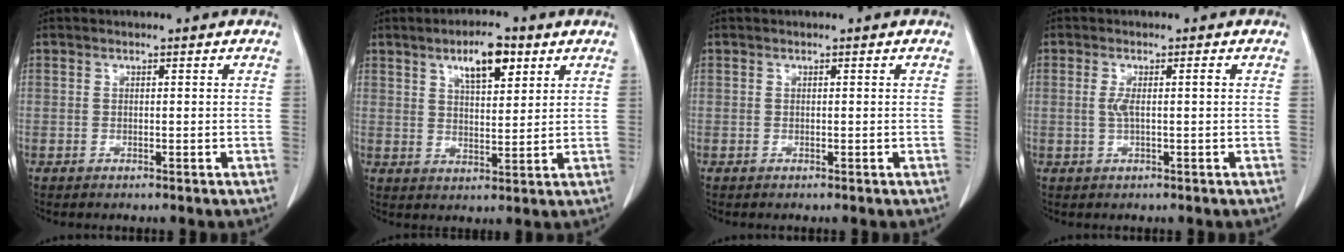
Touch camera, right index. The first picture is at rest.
{"total": 7.2, "force": [4.0, 2.3, 5.6], "torque": [-0.094, 0.003, 0.066]}
{"total": 0.0}
{"total": 2.4, "force": [0.0, 0.2, 2.4], "torque": [-0.051, 0.006, 0.003]}